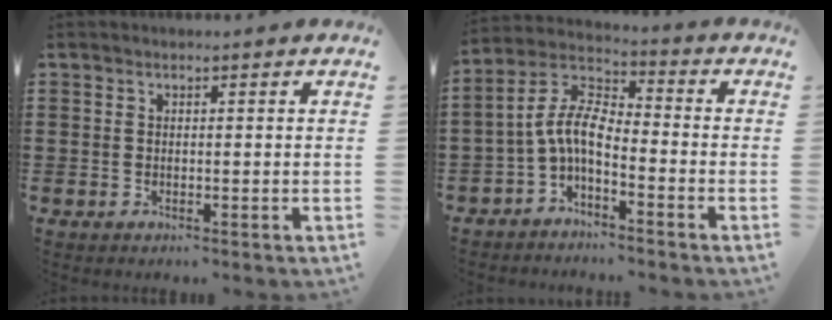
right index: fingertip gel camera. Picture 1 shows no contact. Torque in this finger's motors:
{"motor_torque": [1.38, -0.76, 0.81, 0.21]}